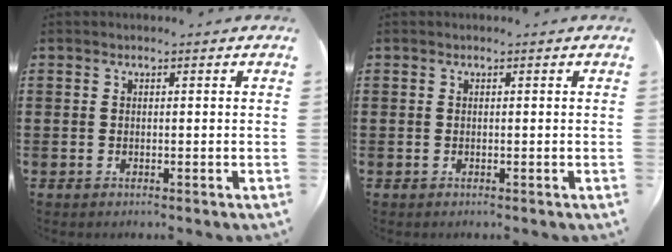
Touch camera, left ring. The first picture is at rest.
{"total": 0.0}